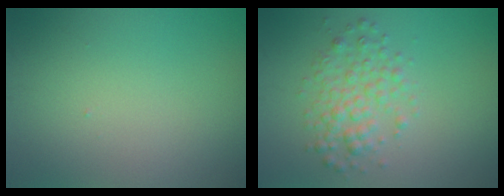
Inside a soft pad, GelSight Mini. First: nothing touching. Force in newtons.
{"total": 3.1, "press": 3.1, "slide": 0.1}